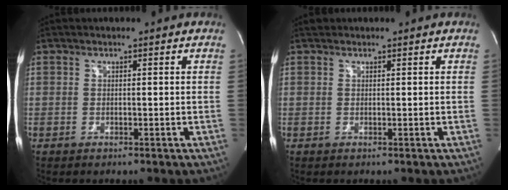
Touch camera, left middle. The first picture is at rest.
{"total": 0.6, "force": [0.5, 0.2, 0.0], "torque": [-0.008, 0.010, 0.010]}